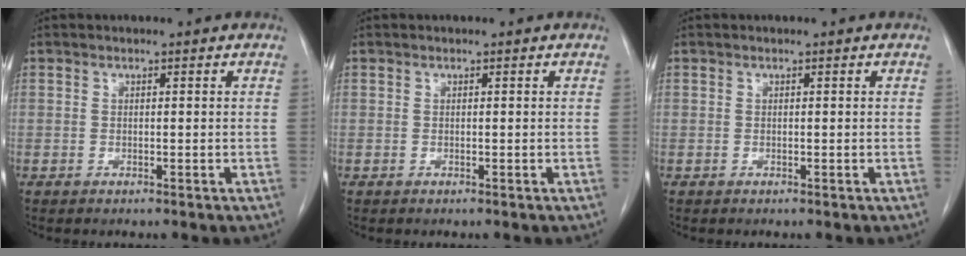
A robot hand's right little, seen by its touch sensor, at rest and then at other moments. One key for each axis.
{"total": 0.0}
{"total": 0.0}